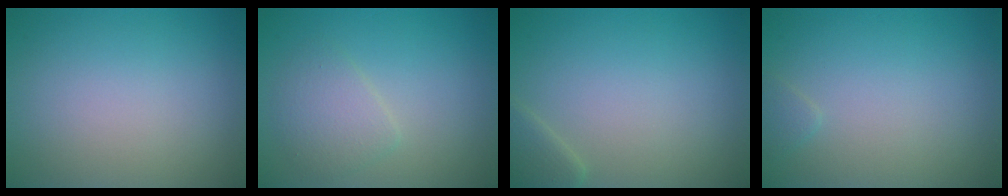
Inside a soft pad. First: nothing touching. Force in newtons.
{"total": 2.4, "press": 2.4, "slide": 0.1}
{"total": 1.7, "press": 1.7, "slide": 0.1}
{"total": 0.7, "press": 0.7, "slide": 0.0}